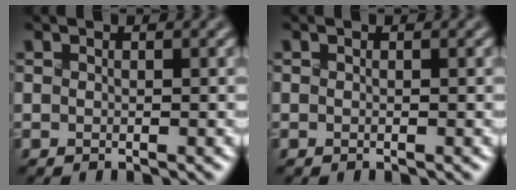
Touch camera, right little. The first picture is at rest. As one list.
[{"total": 0.0}]